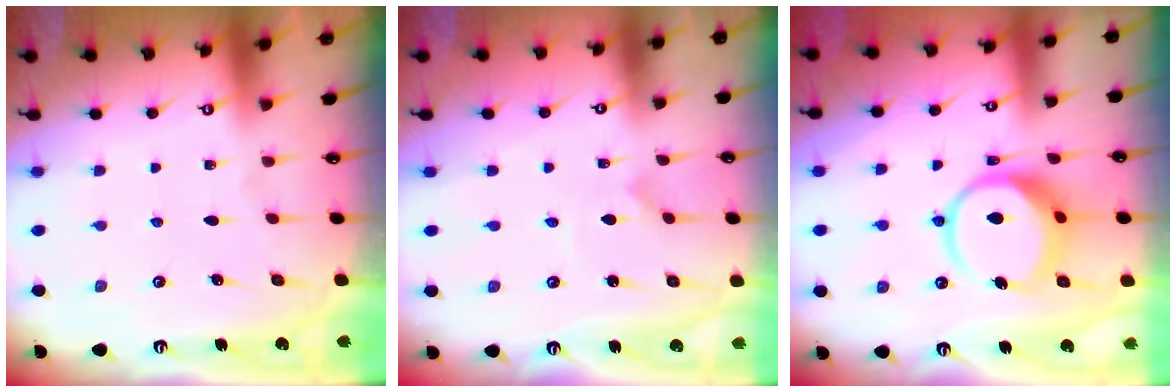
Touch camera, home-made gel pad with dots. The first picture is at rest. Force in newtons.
{"total": 0.8, "press": 0.8, "slide": 0.1}
{"total": 11.6, "press": 11.5, "slide": 1.4}